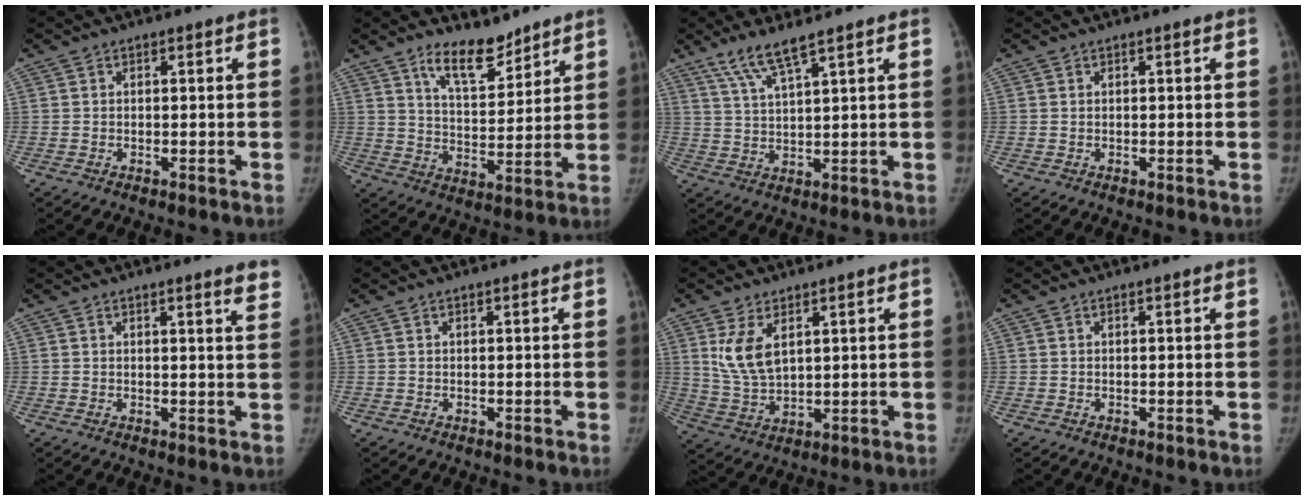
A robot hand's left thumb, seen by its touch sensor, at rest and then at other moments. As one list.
[{"total": 9.4, "force": [7.2, 3.6, 4.8], "torque": [-0.053, -0.058, 0.131]}, {"total": 6.2, "force": [4.6, 0.5, 4.2], "torque": [-0.087, -0.021, 0.095]}, {"total": 0.0}, {"total": 4.2, "force": [3.2, 0.2, 2.8], "torque": [-0.023, -0.013, 0.031]}, {"total": 0.0}, {"total": 7.8, "force": [3.2, 4.1, 5.8], "torque": [-0.098, -0.015, 0.075]}, {"total": 0.0}]